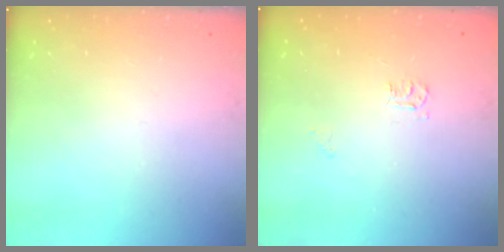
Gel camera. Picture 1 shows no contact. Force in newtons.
{"total": 3.9, "press": 3.9, "slide": 0.6}